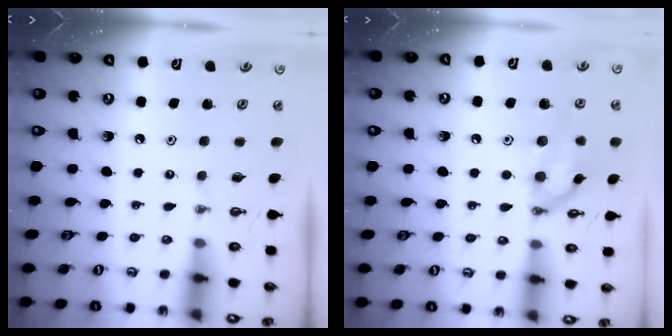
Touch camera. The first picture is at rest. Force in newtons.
{"total": 12.6, "press": 10.6, "slide": 6.8}